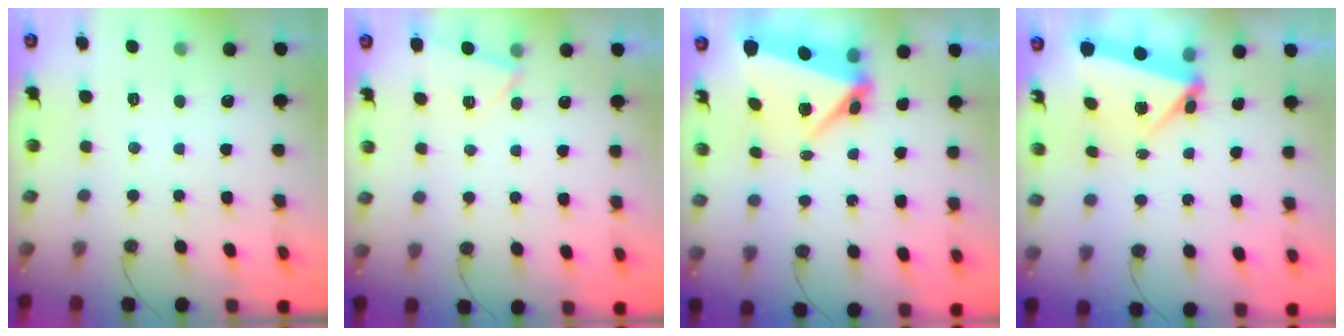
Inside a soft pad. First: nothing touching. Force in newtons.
{"total": 2.4, "press": 2.0, "slide": 1.2}
{"total": 7.5, "press": 7.2, "slide": 1.8}
{"total": 5.6, "press": 5.6, "slide": 0.8}